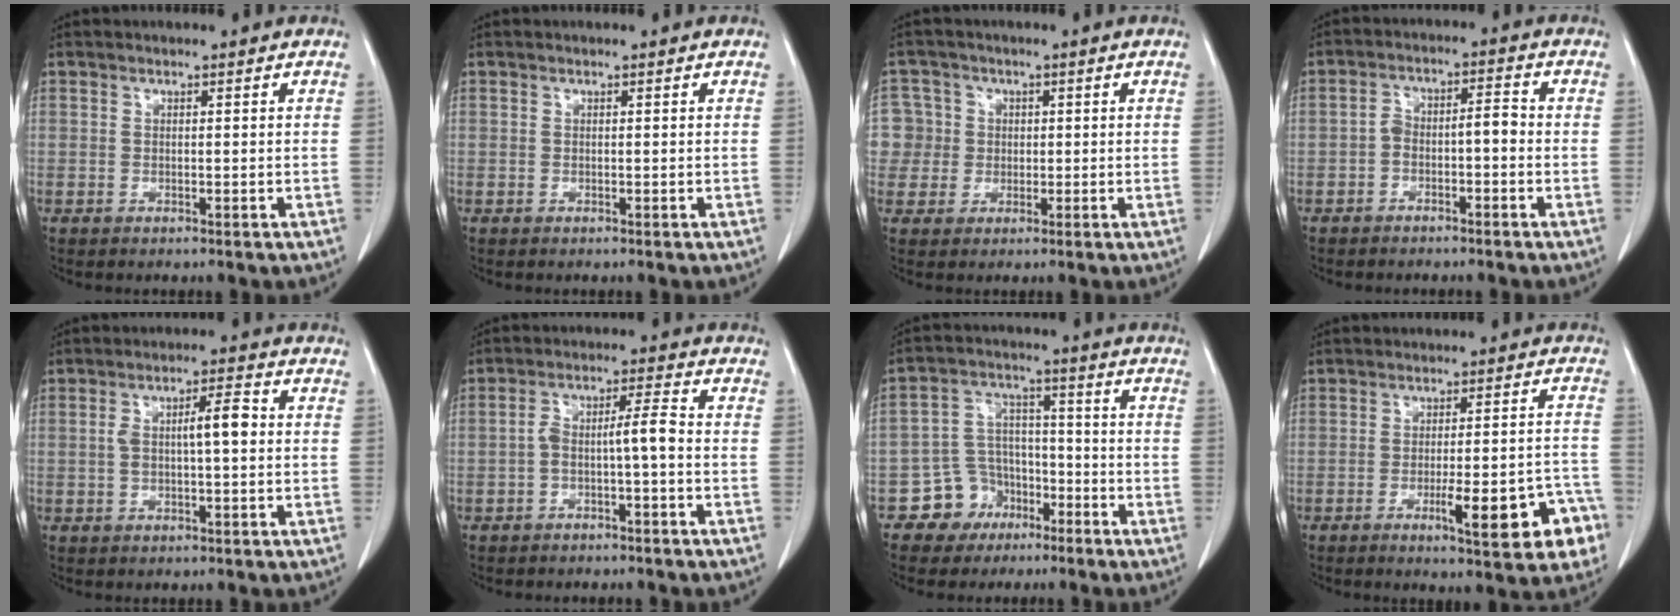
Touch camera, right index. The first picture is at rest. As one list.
[{"total": 0.0}, {"total": 5.8, "force": [0.6, 5.7, -0.2], "torque": [0.011, 0.026, 0.018]}, {"total": 4.4, "force": [-1.6, 1.6, 3.8], "torque": [-0.068, 0.030, -0.021]}, {"total": 5.5, "force": [0.5, 1.2, 5.4], "torque": [-0.098, 0.021, 0.012]}, {"total": 4.8, "force": [-1.4, 0.4, 4.6], "torque": [-0.086, 0.028, -0.017]}, {"total": 7.6, "force": [-4.4, 6.2, 1.0], "torque": [-0.016, 0.019, -0.069]}, {"total": 11.6, "force": [-5.2, 2.0, 10.2], "torque": [-0.117, 0.017, -0.057]}]